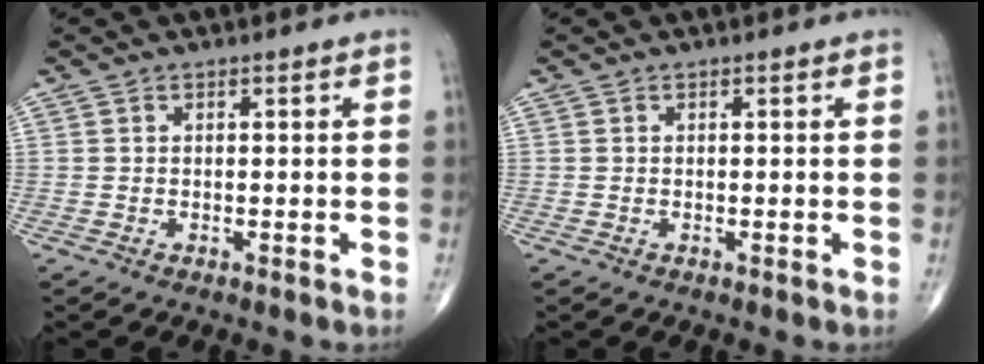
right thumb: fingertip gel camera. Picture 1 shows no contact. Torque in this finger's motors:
{"motor_torque": [0.00, 0.00, 0.06, 0.07, 0.00]}